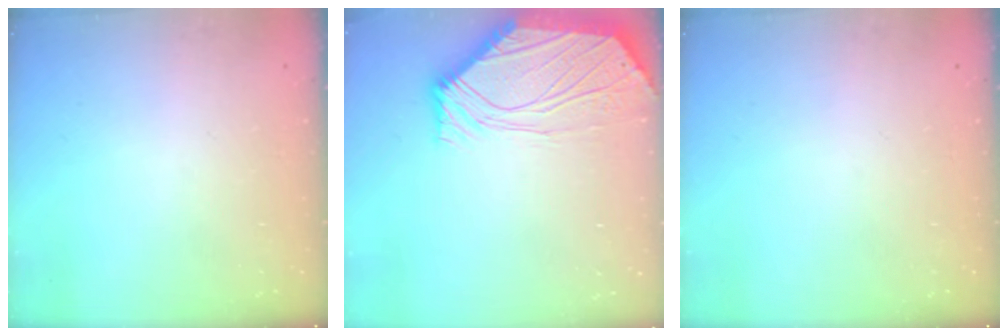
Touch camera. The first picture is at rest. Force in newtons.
{"total": 10.5, "press": 10.4, "slide": 1.4}
{"total": 0.0}